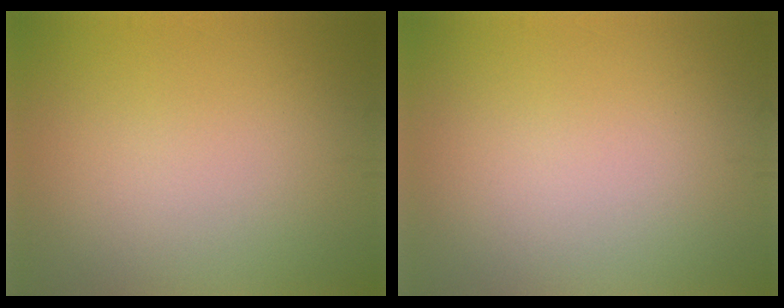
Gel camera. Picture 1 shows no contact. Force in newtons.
{"total": 0.0}